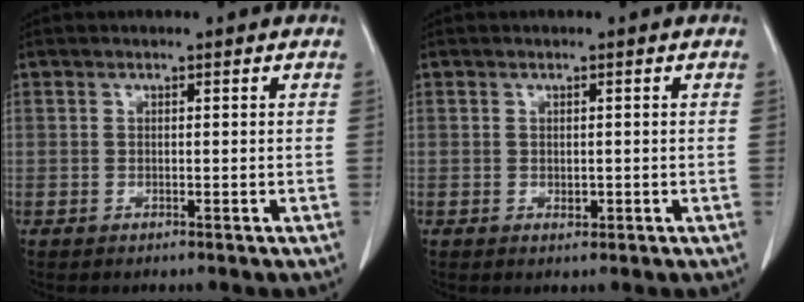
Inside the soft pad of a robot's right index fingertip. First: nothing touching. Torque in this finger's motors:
{"motor_torque": [0.11, 0.08, 0.00, 0.00]}